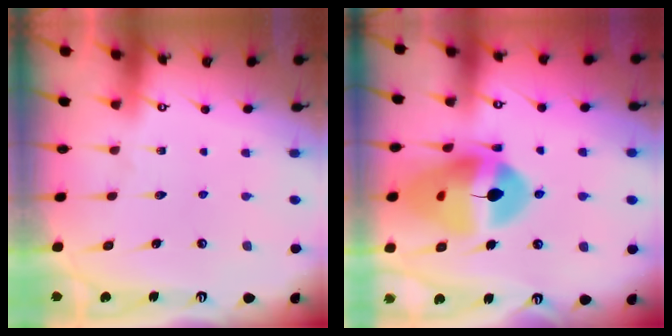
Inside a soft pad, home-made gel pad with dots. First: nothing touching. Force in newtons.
{"total": 19.1, "press": 19.0, "slide": 2.0}